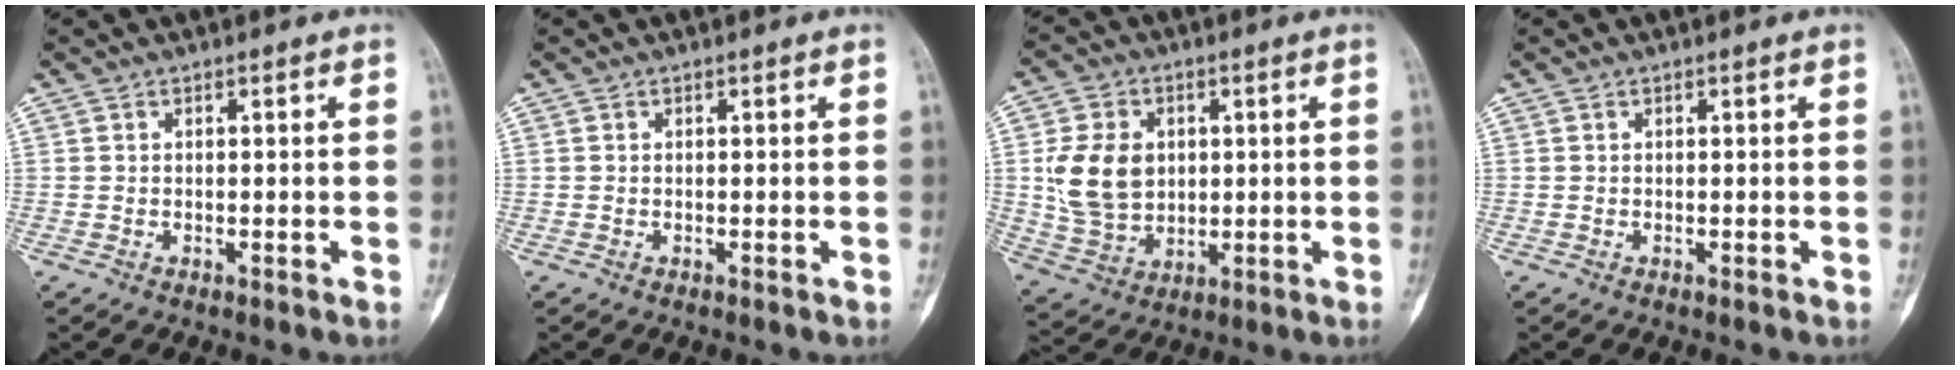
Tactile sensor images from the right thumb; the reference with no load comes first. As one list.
[{"total": 0.0}, {"total": 12.5, "force": [1.6, 9.7, 7.7], "torque": [-0.118, -0.007, 0.042]}, {"total": 0.0}]